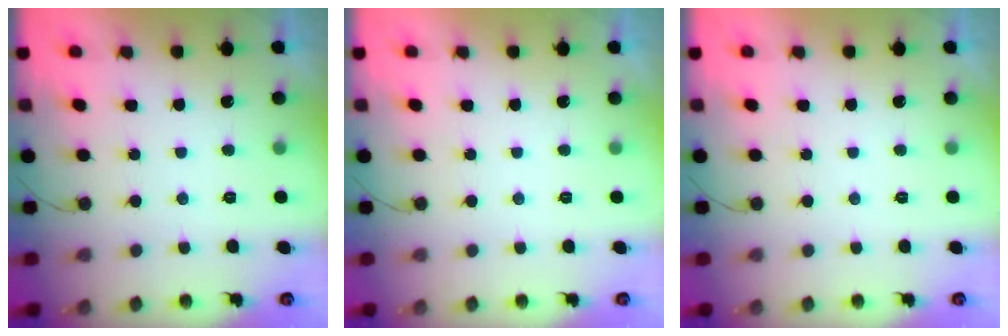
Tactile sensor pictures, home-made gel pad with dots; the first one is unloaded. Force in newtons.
{"total": 0.0}
{"total": 0.0}